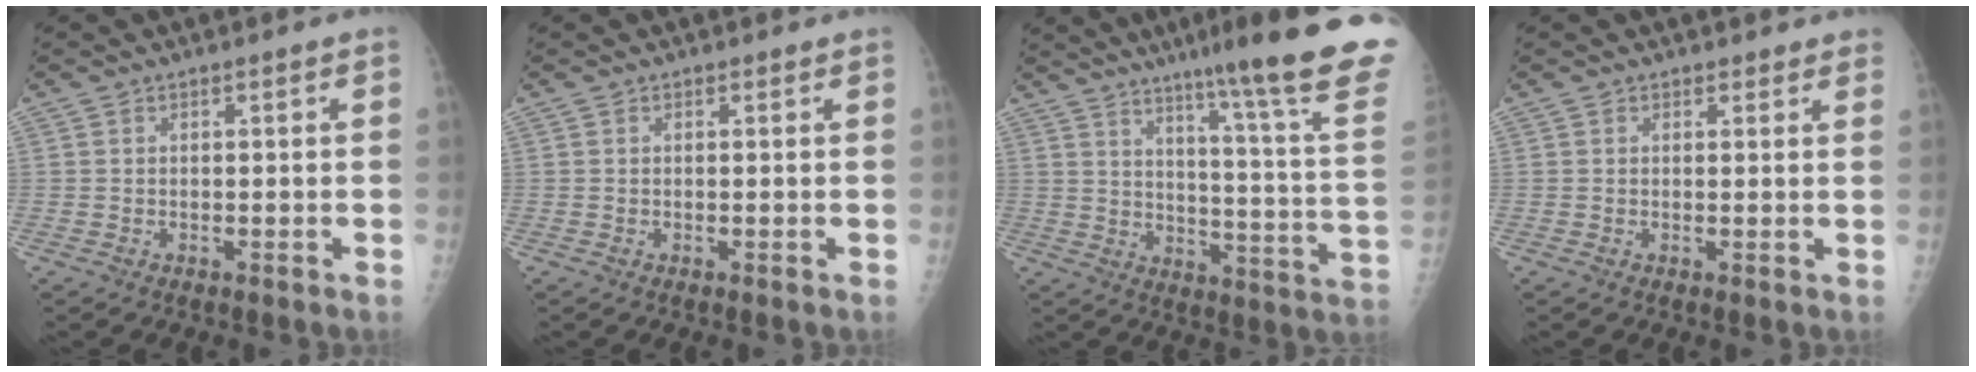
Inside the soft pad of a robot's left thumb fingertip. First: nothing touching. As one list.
[{"total": 0.0}, {"total": 25.6, "force": [18.5, 0.9, 17.7], "torque": [-0.228, -0.116, 0.245]}, {"total": 1.7, "force": [1.5, 0.9, 0.1], "torque": [0.016, -0.006, 0.010]}]